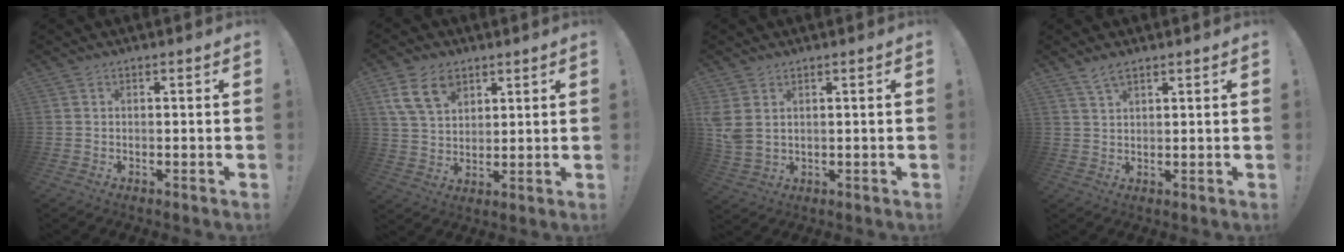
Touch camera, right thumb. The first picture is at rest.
{"total": 11.7, "force": [6.4, 7.8, 5.9], "torque": [-0.104, -0.016, 0.126]}
{"total": 4.9, "force": [2.1, 3.0, 3.3], "torque": [-0.069, -0.013, 0.040]}
{"total": 3.6, "force": [2.7, 1.2, 2.0], "torque": [-0.030, -0.016, 0.048]}